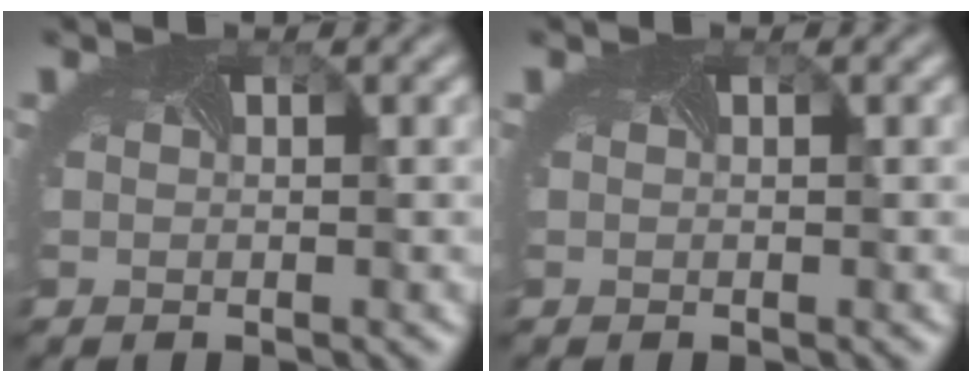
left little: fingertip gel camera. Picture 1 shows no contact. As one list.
[{"total": 0.0}]